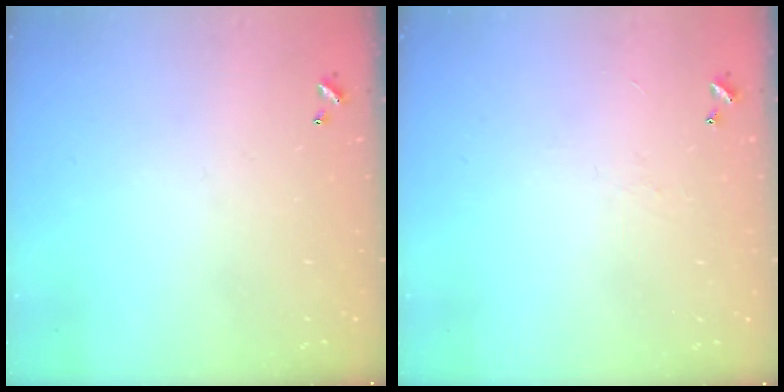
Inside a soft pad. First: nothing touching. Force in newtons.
{"total": 1.3, "press": 1.2, "slide": 0.5}